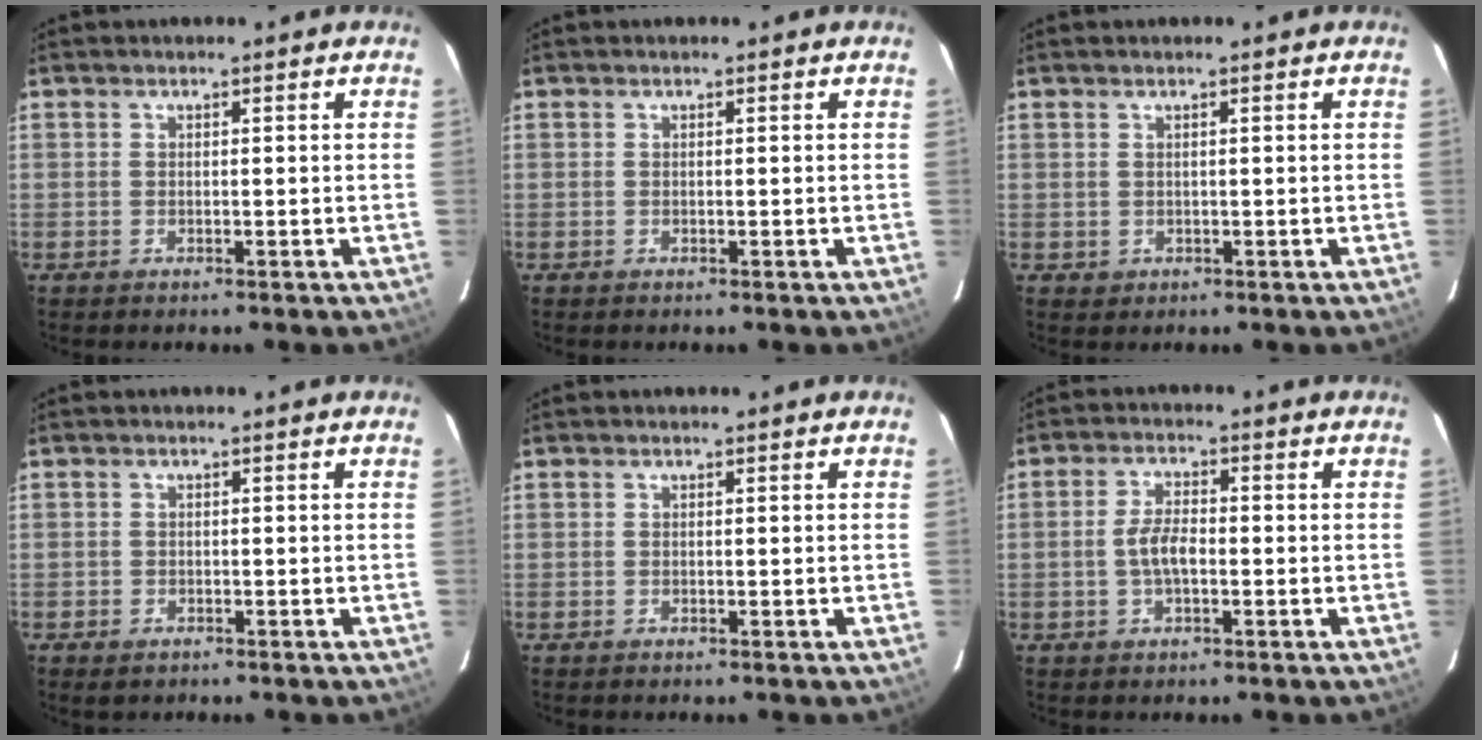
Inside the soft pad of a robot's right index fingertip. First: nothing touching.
{"total": 0.0}
{"total": 0.6, "force": [0.3, 0.3, 0.3], "torque": [-0.006, 0.000, 0.007]}
{"total": 1.7, "force": [-1.1, 1.2, 0.5], "torque": [-0.010, -0.001, -0.015]}
{"total": 0.0}
{"total": 4.3, "force": [-1.0, 1.6, 3.8], "torque": [-0.080, 0.006, -0.017]}